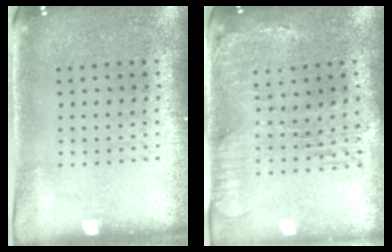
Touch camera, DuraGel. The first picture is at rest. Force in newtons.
{"total": 0.6, "press": 0.5, "slide": 0.3}